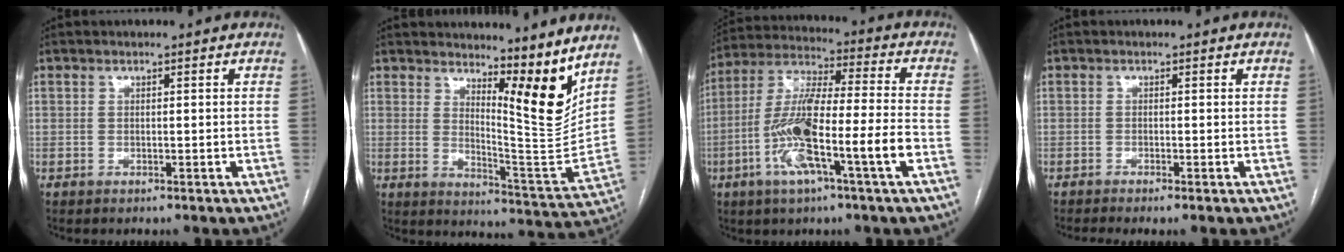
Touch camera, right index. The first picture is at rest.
{"total": 11.0, "force": [8.0, 1.1, 7.5], "torque": [-0.110, -0.035, 0.123]}
{"total": 15.3, "force": [-5.3, 0.6, 14.3], "torque": [-0.278, 0.000, -0.101]}
{"total": 2.1, "force": [-1.5, -0.1, 1.4], "torque": [-0.023, -0.003, -0.026]}